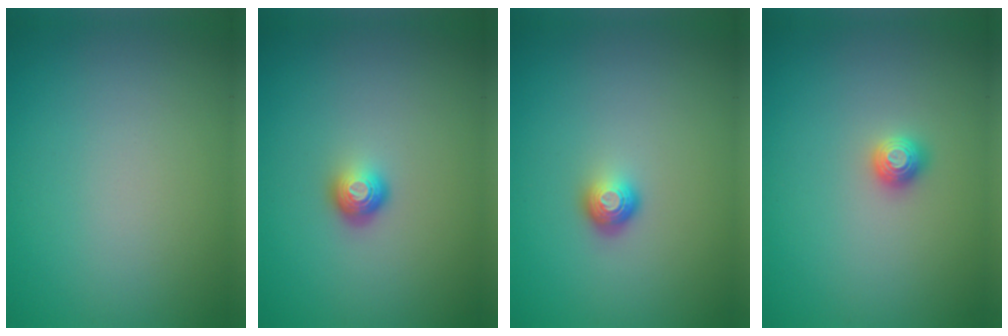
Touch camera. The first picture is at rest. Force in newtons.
{"total": 1.8, "press": 1.2, "slide": 1.3}
{"total": 1.6, "press": 1.1, "slide": 1.2}
{"total": 1.1, "press": 1.1, "slide": 0.2}